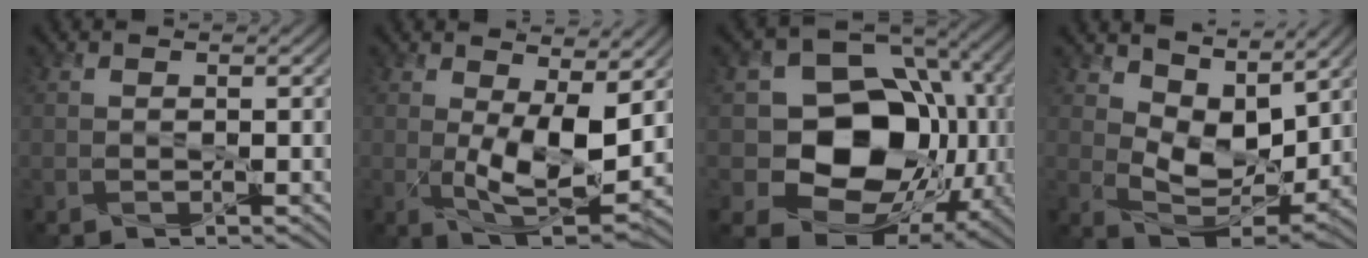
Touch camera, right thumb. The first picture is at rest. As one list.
[{"total": 8.6, "force": [1.2, 3.6, 7.7], "torque": [-0.148, -0.011, 0.025]}, {"total": 16.3, "force": [-0.4, 13.1, 9.6], "torque": [-0.168, -0.031, -0.009]}, {"total": 7.9, "force": [4.7, 4.4, 4.5], "torque": [-0.097, -0.008, 0.082]}]